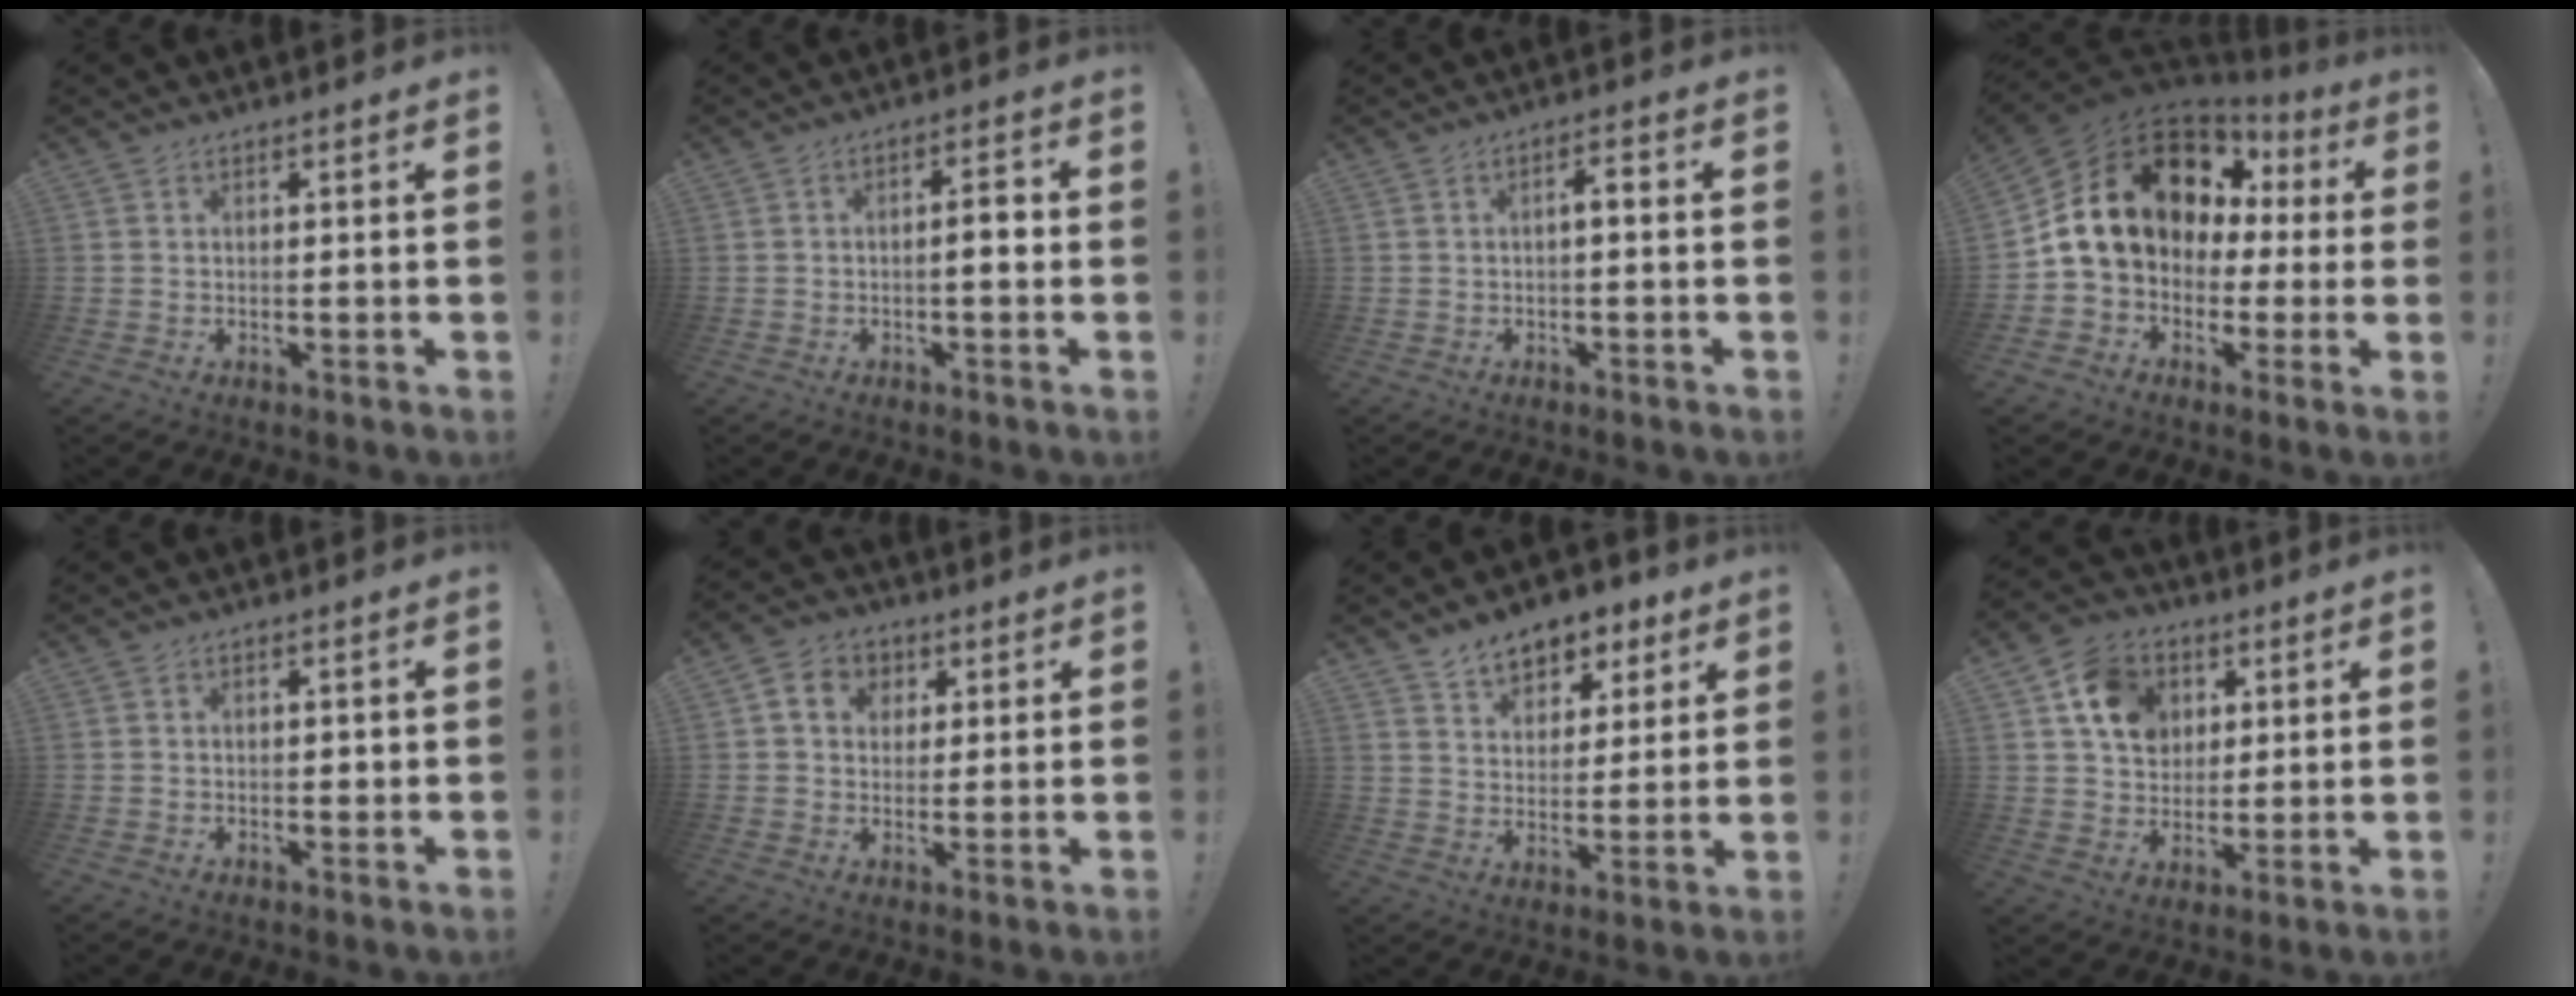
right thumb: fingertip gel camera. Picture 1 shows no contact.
{"total": 4.3, "force": [-1.0, 1.1, 4.1], "torque": [-0.067, 0.009, -0.020]}
{"total": 2.7, "force": [-0.8, 0.5, 2.5], "torque": [-0.051, 0.012, -0.018]}
{"total": 18.6, "force": [5.4, 13.5, 11.5], "torque": [-0.200, -0.013, 0.114]}
{"total": 1.1, "force": [-0.5, 0.9, 0.5], "torque": [-0.002, 0.001, -0.011]}
{"total": 7.8, "force": [1.9, 6.8, 3.2], "torque": [-0.051, 0.006, 0.040]}
{"total": 9.3, "force": [6.7, 5.7, 3.1], "torque": [-0.046, -0.043, 0.126]}
{"total": 13.1, "force": [5.2, 10.5, 5.8], "torque": [-0.093, -0.009, 0.105]}